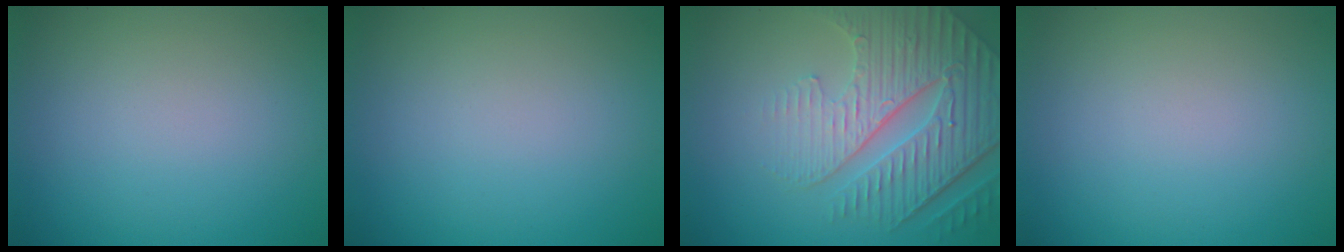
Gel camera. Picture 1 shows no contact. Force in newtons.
{"total": 0.0}
{"total": 6.8, "press": 5.2, "slide": 4.3}
{"total": 0.0}